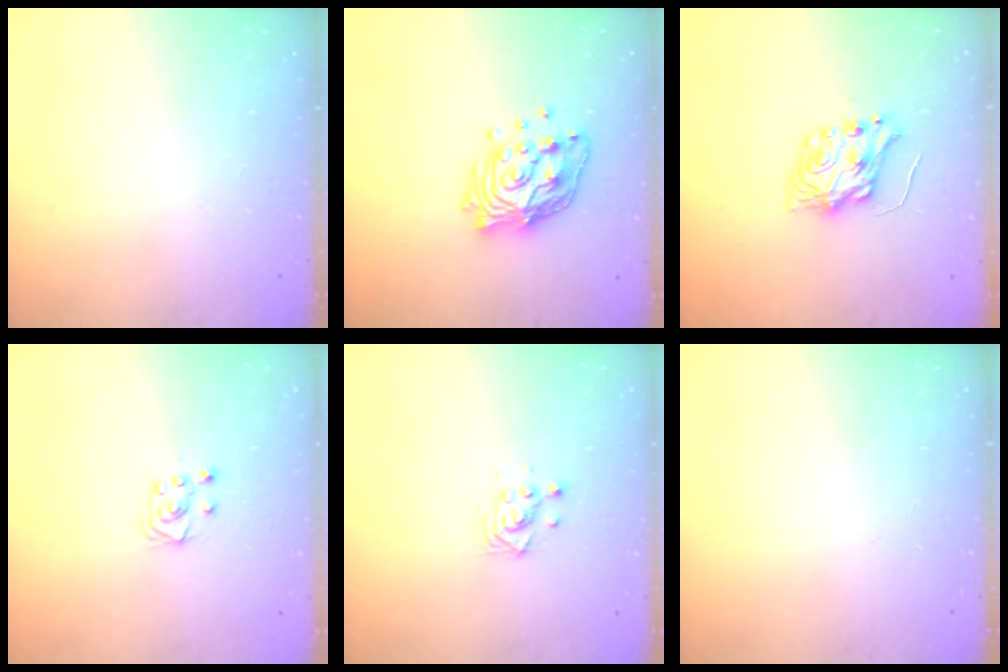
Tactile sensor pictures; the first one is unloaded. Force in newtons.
{"total": 15.2, "press": 15.1, "slide": 1.5}
{"total": 7.1, "press": 7.0, "slide": 0.7}
{"total": 5.1, "press": 5.1, "slide": 0.4}
{"total": 3.2, "press": 3.2, "slide": 0.2}
{"total": 0.0}